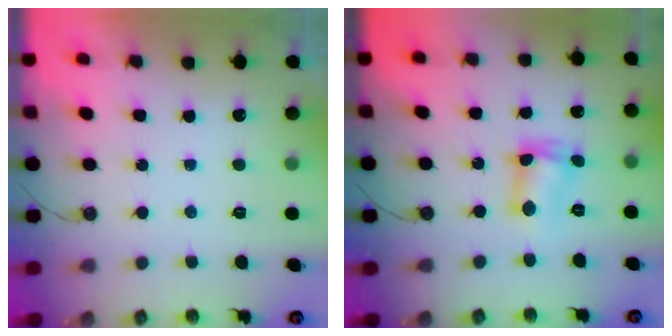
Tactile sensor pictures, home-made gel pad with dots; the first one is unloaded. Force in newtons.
{"total": 7.2, "press": 6.9, "slide": 2.3}